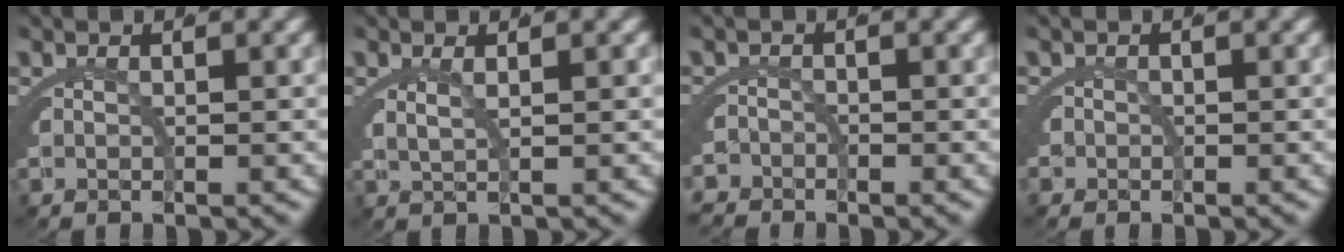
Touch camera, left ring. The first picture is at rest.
{"total": 1.5, "force": [0.8, -0.1, 1.3], "torque": [-0.026, -0.006, 0.021]}
{"total": 2.4, "force": [-2.3, 0.5, -0.5], "torque": [0.017, -0.015, -0.039]}
{"total": 1.7, "force": [-1.0, 1.3, 0.0], "torque": [-0.002, -0.007, -0.020]}